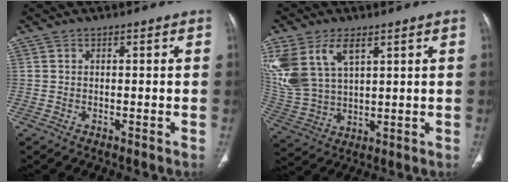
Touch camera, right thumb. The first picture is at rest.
{"total": 14.4, "force": [6.5, 8.1, 9.9], "torque": [-0.218, -0.011, 0.144]}